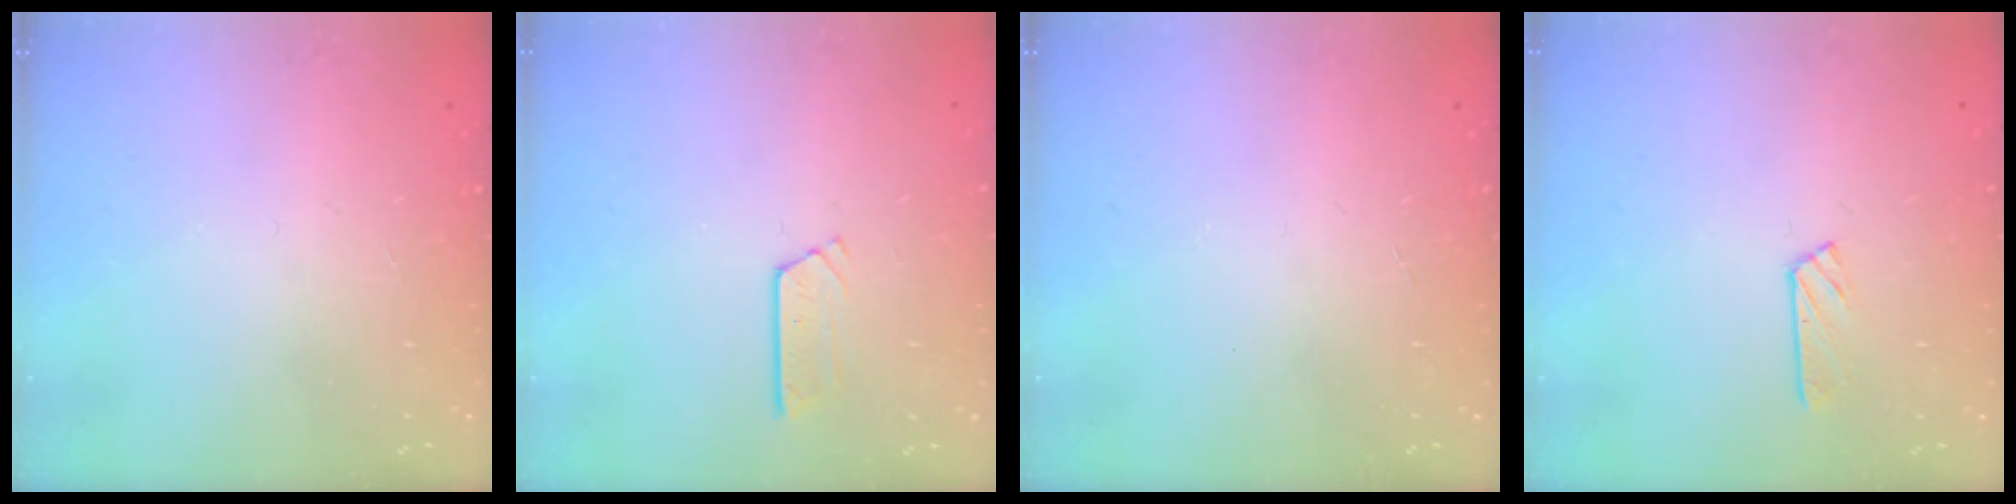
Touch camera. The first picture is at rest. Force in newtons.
{"total": 2.7, "press": 2.7, "slide": 0.2}
{"total": 0.0}
{"total": 2.9, "press": 2.8, "slide": 0.3}